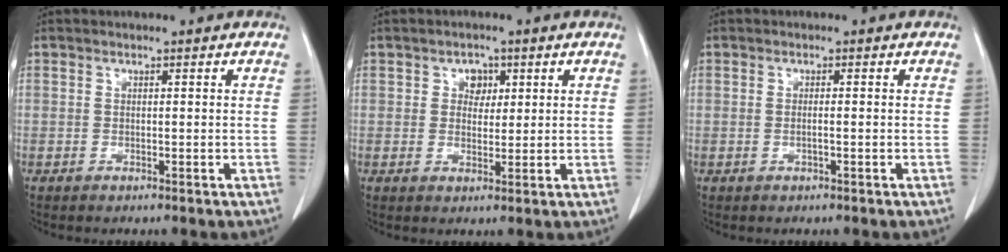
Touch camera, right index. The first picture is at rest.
{"total": 3.7, "force": [1.3, 2.8, 2.1], "torque": [-0.035, 0.010, 0.024]}
{"total": 1.2, "force": [-0.3, 0.3, 1.1], "torque": [-0.027, 0.002, -0.002]}